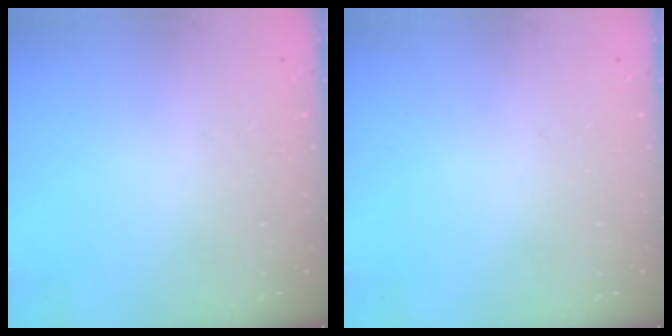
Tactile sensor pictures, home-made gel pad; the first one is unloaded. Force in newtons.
{"total": 0.0}